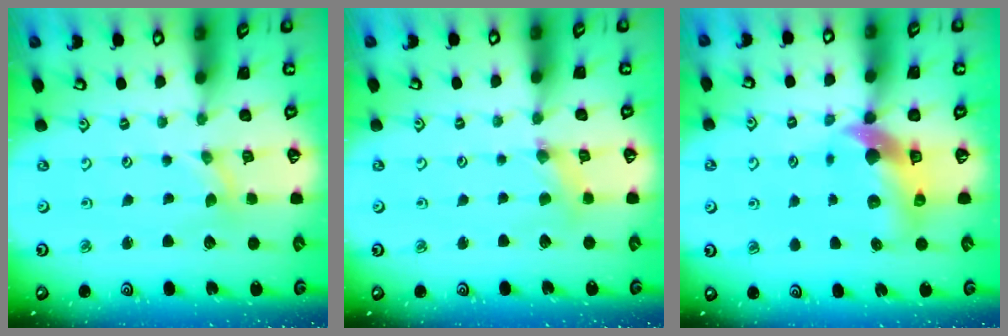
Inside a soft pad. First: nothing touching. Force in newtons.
{"total": 1.6, "press": 1.6, "slide": 0.4}
{"total": 9.9, "press": 9.8, "slide": 1.3}